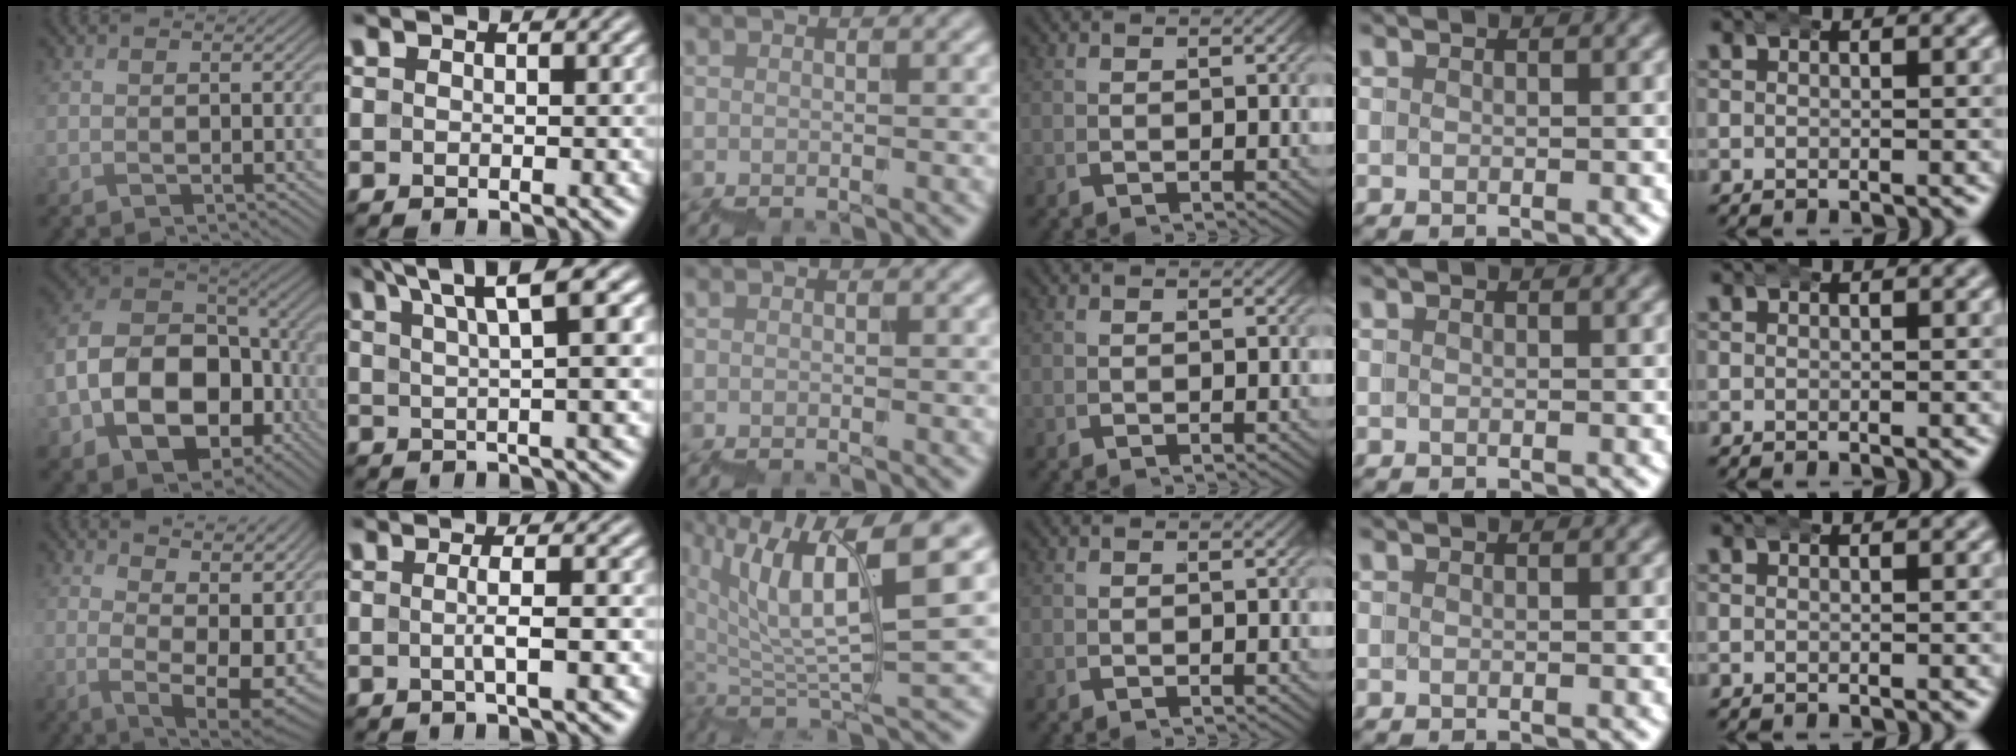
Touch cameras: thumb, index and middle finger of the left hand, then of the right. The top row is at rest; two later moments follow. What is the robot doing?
{"motion": "wrap", "object": "bubble wrap"}